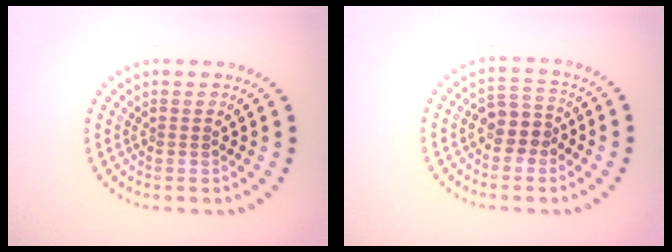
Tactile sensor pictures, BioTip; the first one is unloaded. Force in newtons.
{"total": 3.0, "press": 2.8, "slide": 1.2}